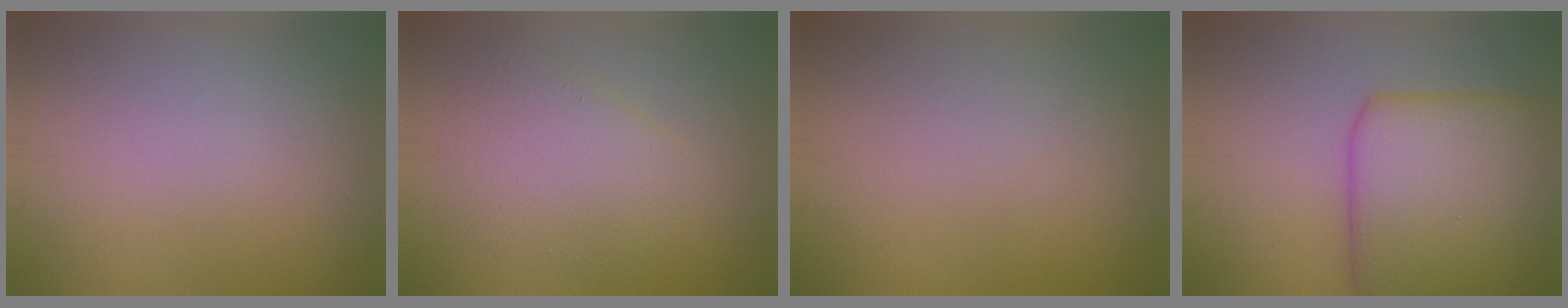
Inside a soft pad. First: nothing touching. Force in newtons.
{"total": 3.8, "press": 3.8, "slide": 0.1}
{"total": 0.0}
{"total": 10.0, "press": 10.0, "slide": 0.2}